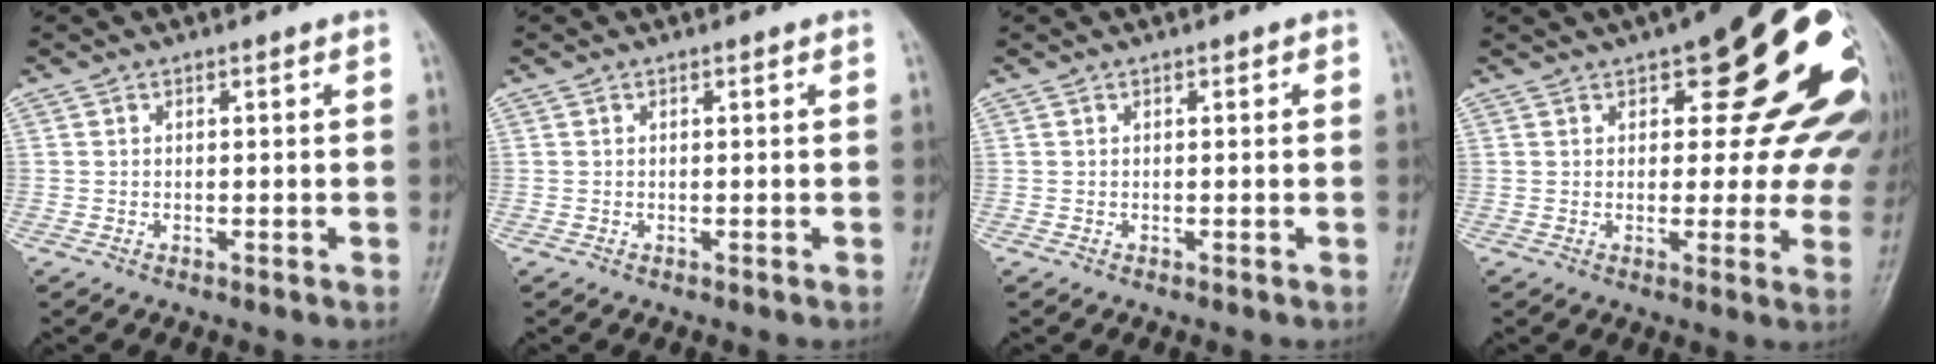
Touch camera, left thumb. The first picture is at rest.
{"total": 0.0}
{"total": 0.0}
{"total": 24.5, "force": [9.5, 9.7, 20.4], "torque": [-0.206, 0.008, 0.121]}